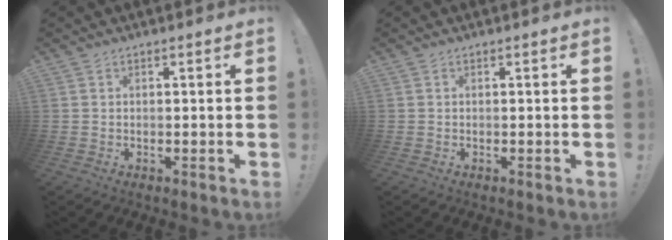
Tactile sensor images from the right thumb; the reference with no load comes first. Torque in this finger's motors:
{"motor_torque": [0.00, 0.00, 0.00, 0.00, 0.00]}